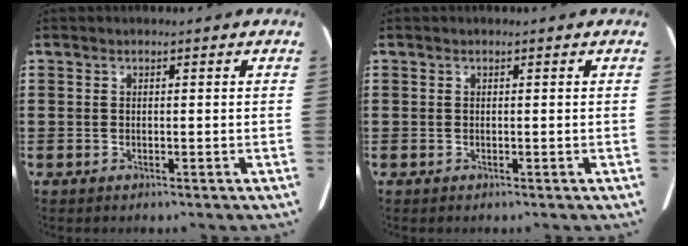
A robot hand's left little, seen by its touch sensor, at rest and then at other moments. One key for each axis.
{"total": 0.0}